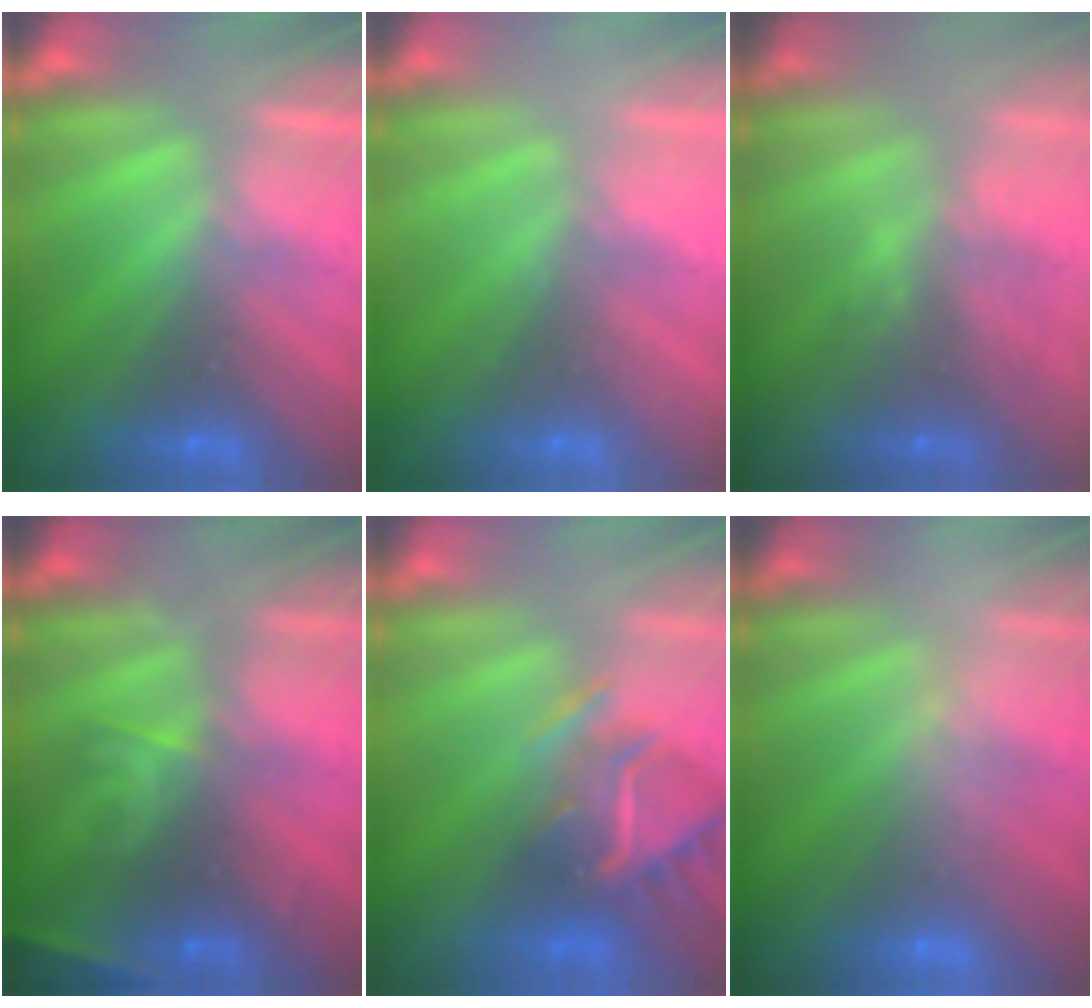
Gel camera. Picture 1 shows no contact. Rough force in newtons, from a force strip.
{"total": 2.1}
{"total": 3.0}
{"total": 13.7}
{"total": 6.4}
{"total": 2.5}